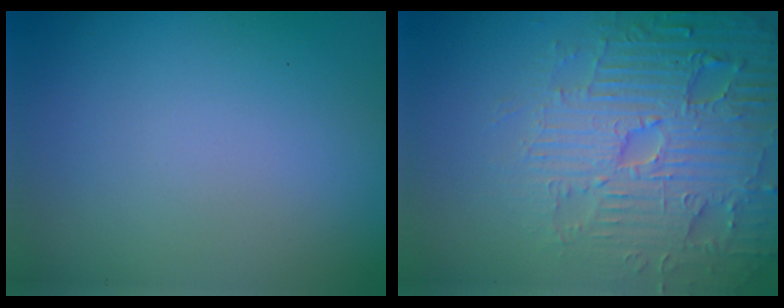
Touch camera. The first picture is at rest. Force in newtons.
{"total": 6.0, "press": 5.9, "slide": 1.5}